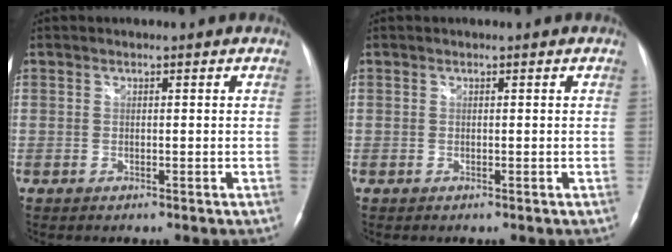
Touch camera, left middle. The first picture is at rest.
{"total": 0.0}